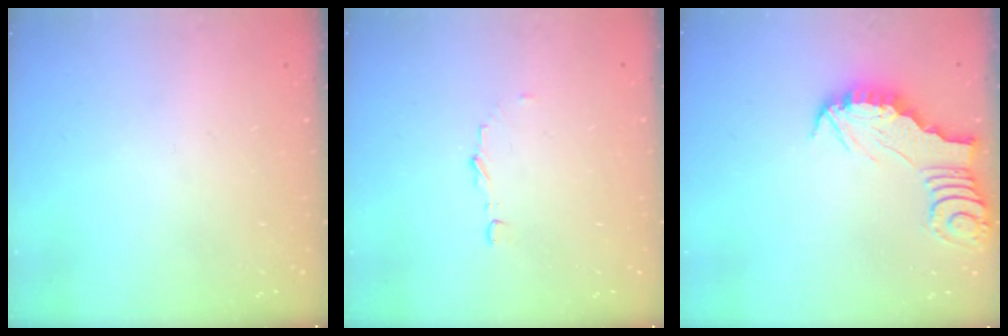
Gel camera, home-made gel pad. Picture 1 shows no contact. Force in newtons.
{"total": 3.7, "press": 3.7, "slide": 0.3}
{"total": 2.9, "press": 2.9, "slide": 0.2}